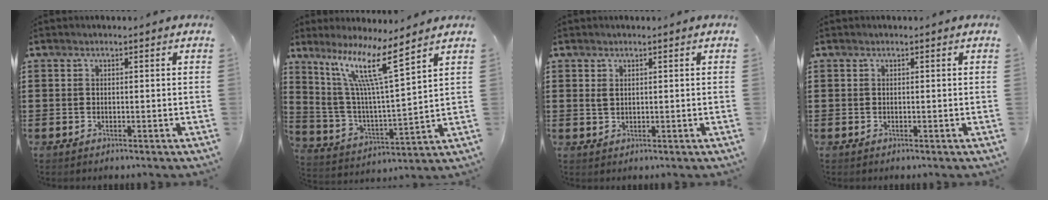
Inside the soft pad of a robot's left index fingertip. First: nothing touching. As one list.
[{"total": 11.9, "force": [8.1, 0.5, 8.8], "torque": [-0.194, -0.037, 0.133]}, {"total": 1.3, "force": [0.5, 0.7, 0.9], "torque": [-0.021, 0.004, 0.008]}, {"total": 0.0}]